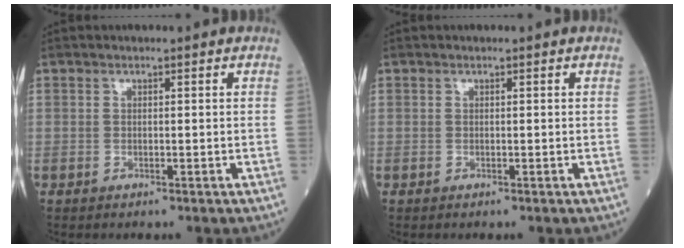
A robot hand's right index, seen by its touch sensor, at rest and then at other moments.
{"total": 0.0}